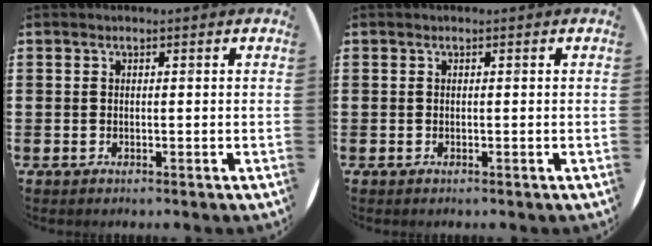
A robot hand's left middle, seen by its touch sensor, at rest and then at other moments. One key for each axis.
{"total": 0.0}